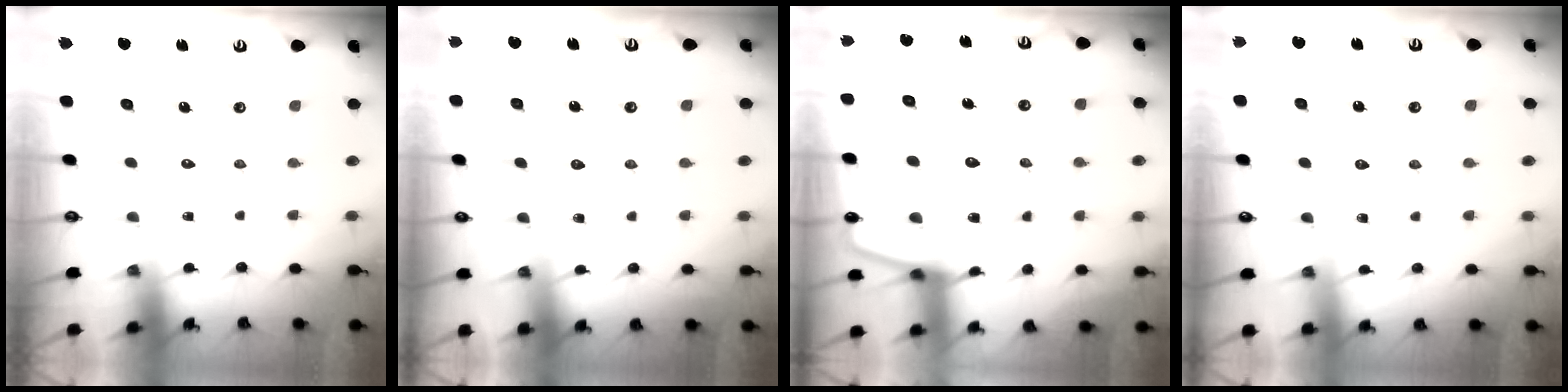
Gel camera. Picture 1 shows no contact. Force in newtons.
{"total": 4.5, "press": 4.4, "slide": 0.5}
{"total": 17.5, "press": 17.4, "slide": 1.6}
{"total": 4.3, "press": 4.3, "slide": 0.6}